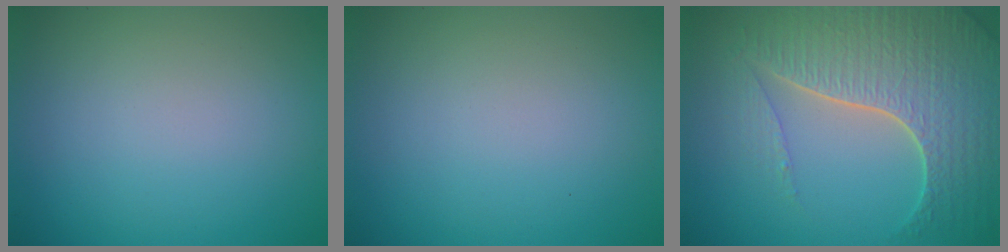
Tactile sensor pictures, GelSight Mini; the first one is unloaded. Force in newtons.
{"total": 0.0}
{"total": 7.5, "press": 5.6, "slide": 5.1}